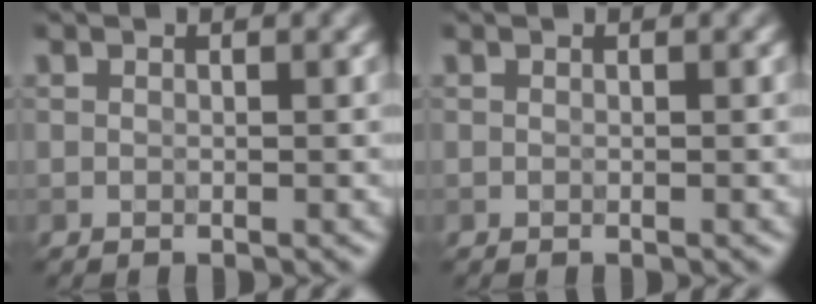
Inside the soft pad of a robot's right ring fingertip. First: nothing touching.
{"total": 0.0}